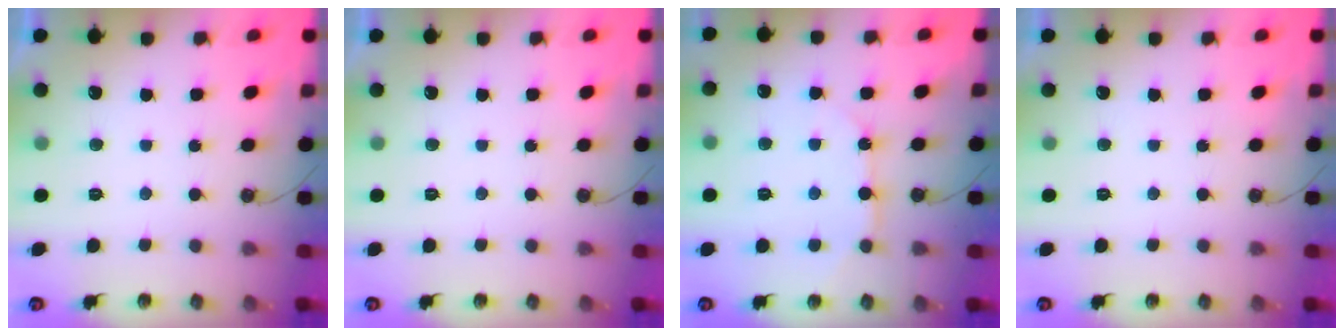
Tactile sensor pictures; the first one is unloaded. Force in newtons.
{"total": 0.0}
{"total": 8.4, "press": 8.3, "slide": 0.8}
{"total": 0.0}